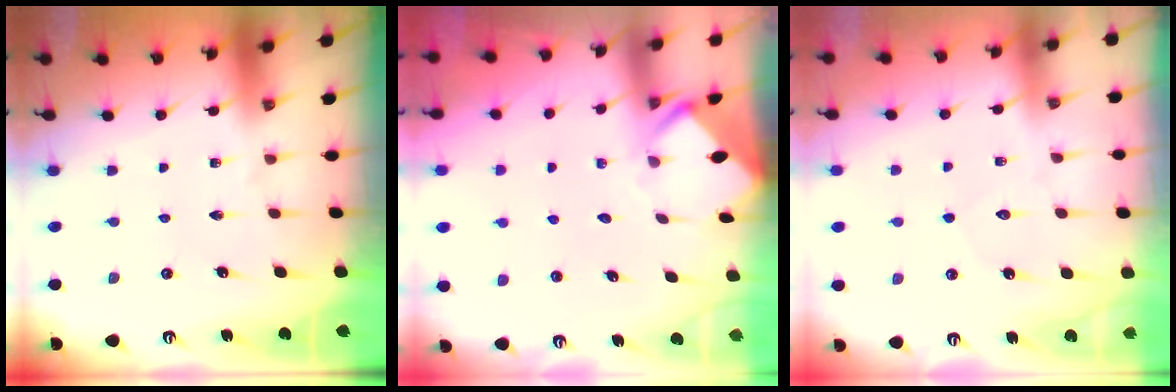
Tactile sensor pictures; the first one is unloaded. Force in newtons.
{"total": 3.4, "press": 3.4, "slide": 0.2}
{"total": 4.3, "press": 4.3, "slide": 0.3}